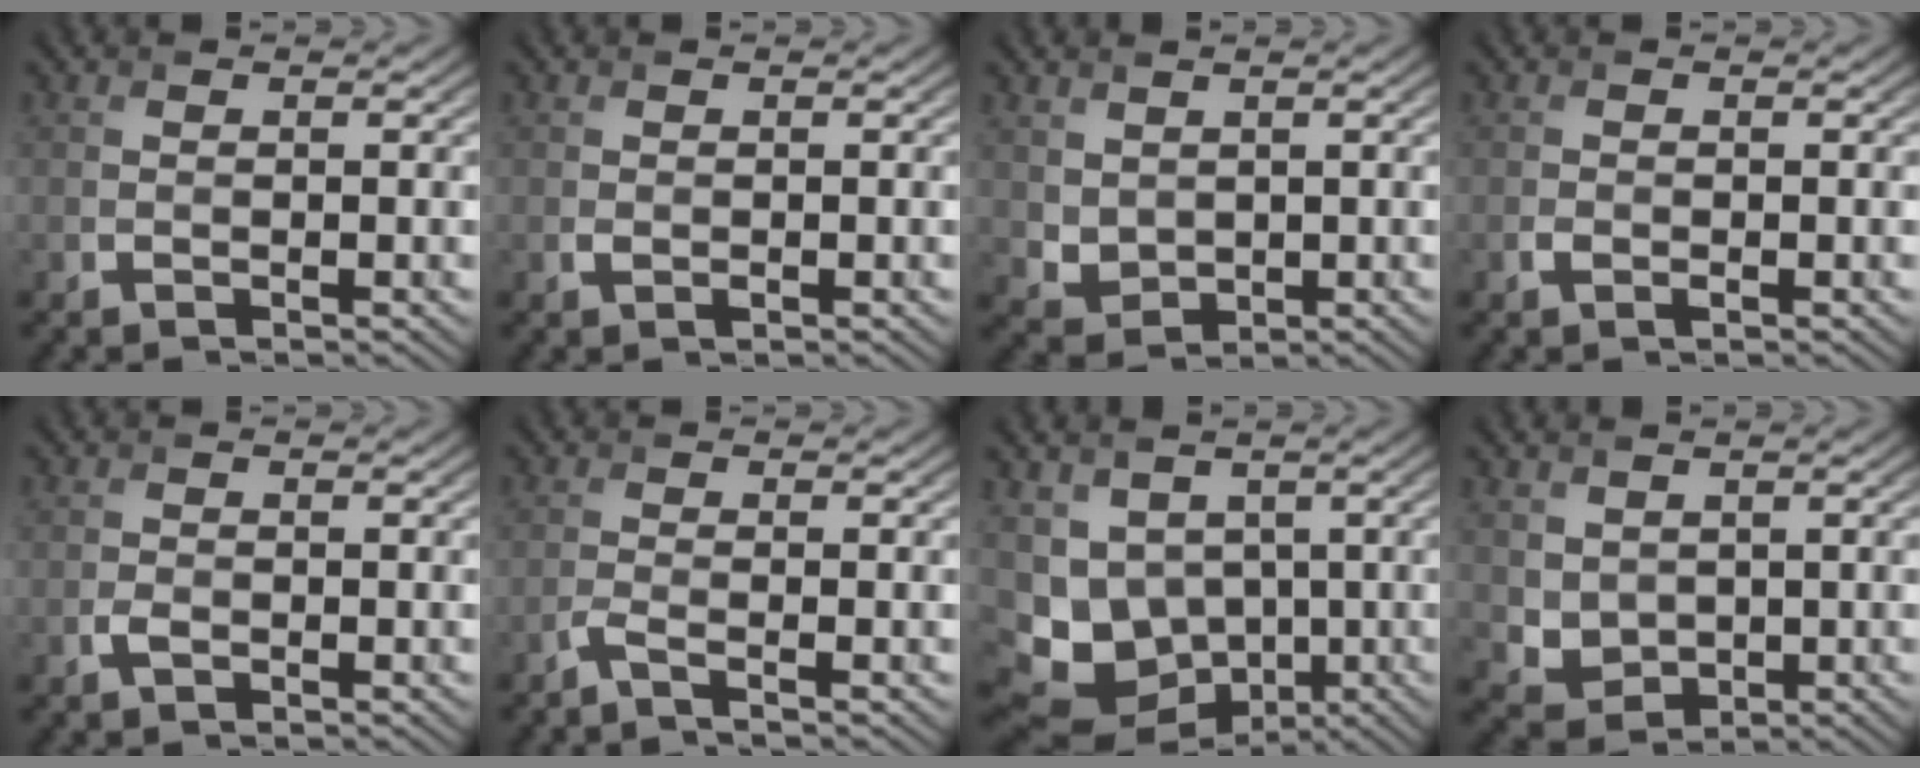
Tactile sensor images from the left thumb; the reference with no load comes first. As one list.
[{"total": 0.6, "force": [-0.1, 0.4, 0.4], "torque": [-0.010, -0.003, -0.001]}, {"total": 2.9, "force": [1.4, 2.2, 1.3], "torque": [-0.041, -0.010, 0.034]}, {"total": 0.9, "force": [-0.4, 0.5, 0.6], "torque": [-0.014, -0.002, -0.006]}, {"total": 1.1, "force": [-0.5, 0.6, 0.8], "torque": [-0.018, 0.000, -0.011]}, {"total": 1.9, "force": [-1.2, 0.1, 1.4], "torque": [-0.020, 0.001, -0.040]}, {"total": 10.0, "force": [-0.1, 8.4, 5.4], "torque": [-0.132, -0.026, 0.015]}, {"total": 3.4, "force": [1.4, 2.7, 1.5], "torque": [-0.049, -0.012, 0.034]}]